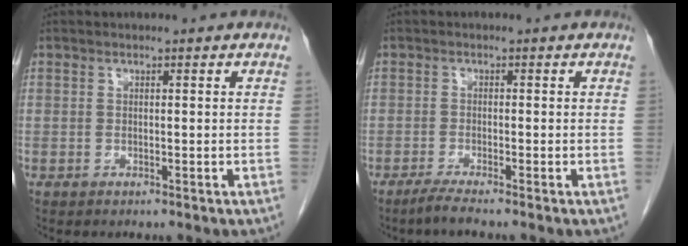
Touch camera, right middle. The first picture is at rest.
{"total": 2.2, "force": [-1.8, -0.5, 1.2], "torque": [-0.032, -0.006, -0.040]}